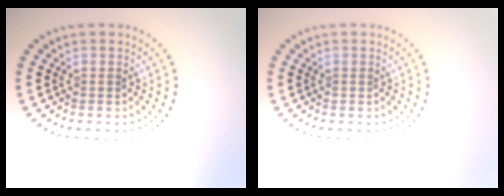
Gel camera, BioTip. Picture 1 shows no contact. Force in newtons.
{"total": 0.0}